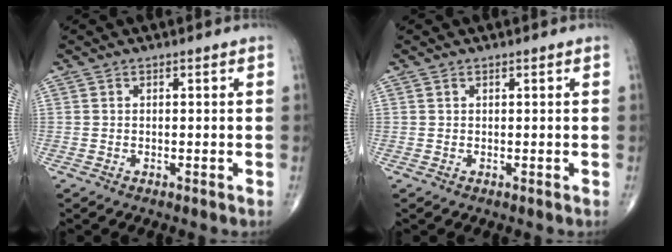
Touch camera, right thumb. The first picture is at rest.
{"total": 0.0}